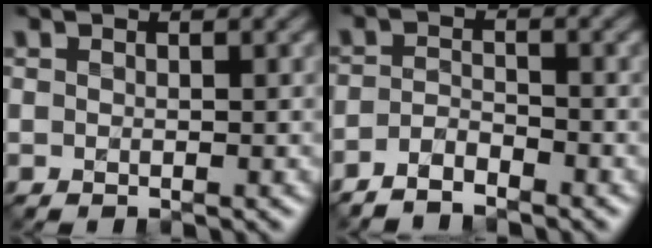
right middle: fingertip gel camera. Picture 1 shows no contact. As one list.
[{"total": 2.2, "force": [-1.9, 0.5, 1.1], "torque": [-0.023, 0.000, -0.043]}]